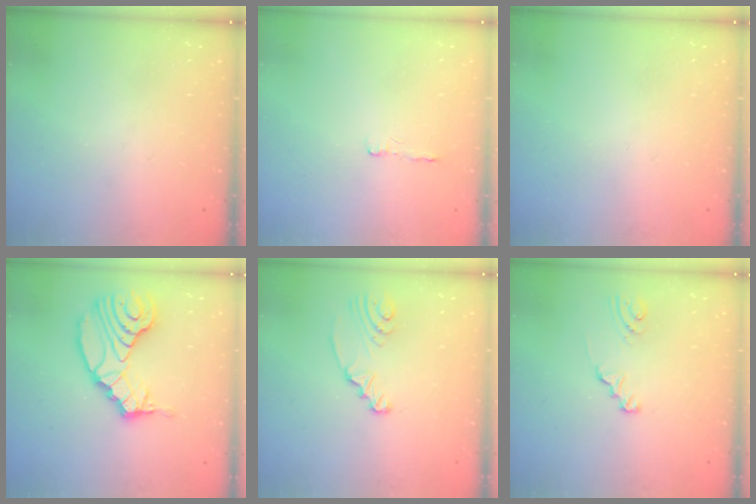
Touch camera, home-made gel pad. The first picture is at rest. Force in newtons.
{"total": 2.0, "press": 2.0, "slide": 0.5}
{"total": 0.0}
{"total": 13.6, "press": 13.6, "slide": 1.4}
{"total": 3.1, "press": 3.1, "slide": 0.3}
{"total": 1.7, "press": 1.7, "slide": 0.1}